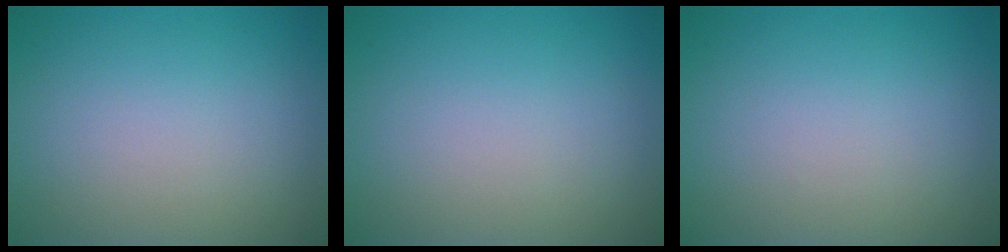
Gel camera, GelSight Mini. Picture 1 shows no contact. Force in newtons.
{"total": 0.0}
{"total": 0.0}